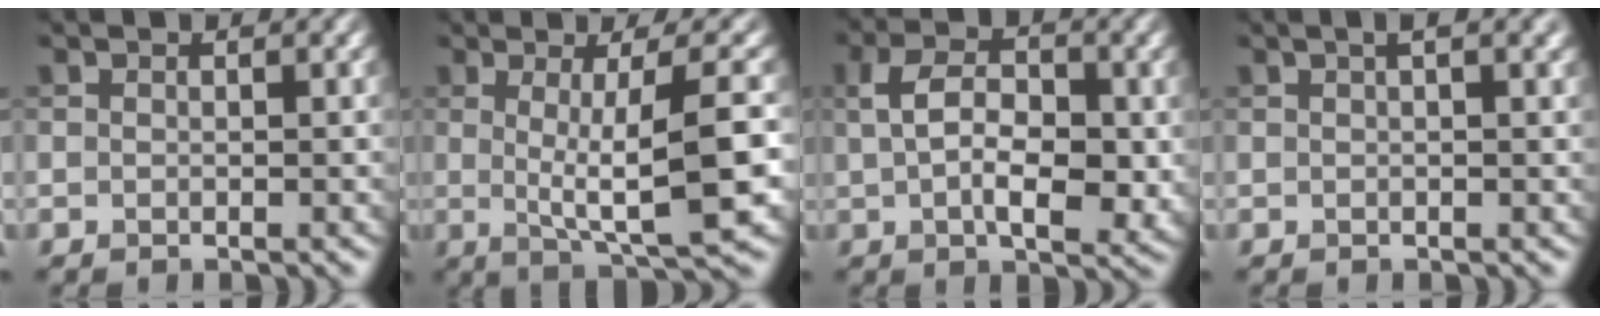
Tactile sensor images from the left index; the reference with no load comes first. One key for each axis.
{"total": 8.3, "fx": 0.0, "fy": 1.6, "fz": 8.2, "tx": -0.114, "ty": 0.003, "tz": 0.003}
{"total": 7.1, "fx": 0.5, "fy": 3.9, "fz": 5.9, "tx": -0.095, "ty": 0.001, "tz": 0.004}
{"total": 2.9, "fx": 1.3, "fy": 0.9, "fz": 2.5, "tx": -0.024, "ty": 0.008, "tz": 0.013}